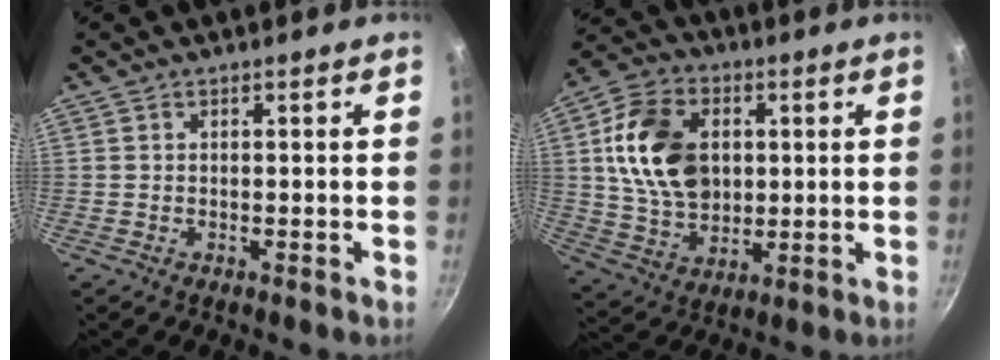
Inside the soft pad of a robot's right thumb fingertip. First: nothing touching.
{"total": 17.0, "force": [2.7, 12.2, 11.5], "torque": [-0.186, -0.003, 0.050]}